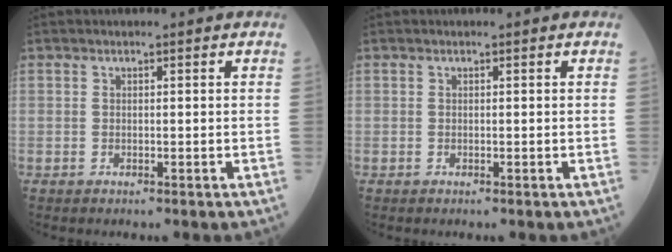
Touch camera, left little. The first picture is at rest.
{"total": 0.0}